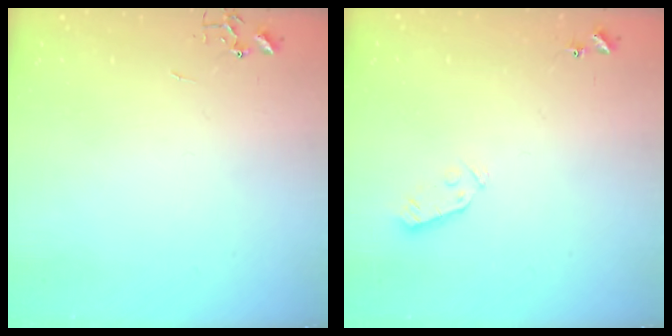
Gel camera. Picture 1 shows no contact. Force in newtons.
{"total": 3.8, "press": 3.7, "slide": 0.8}